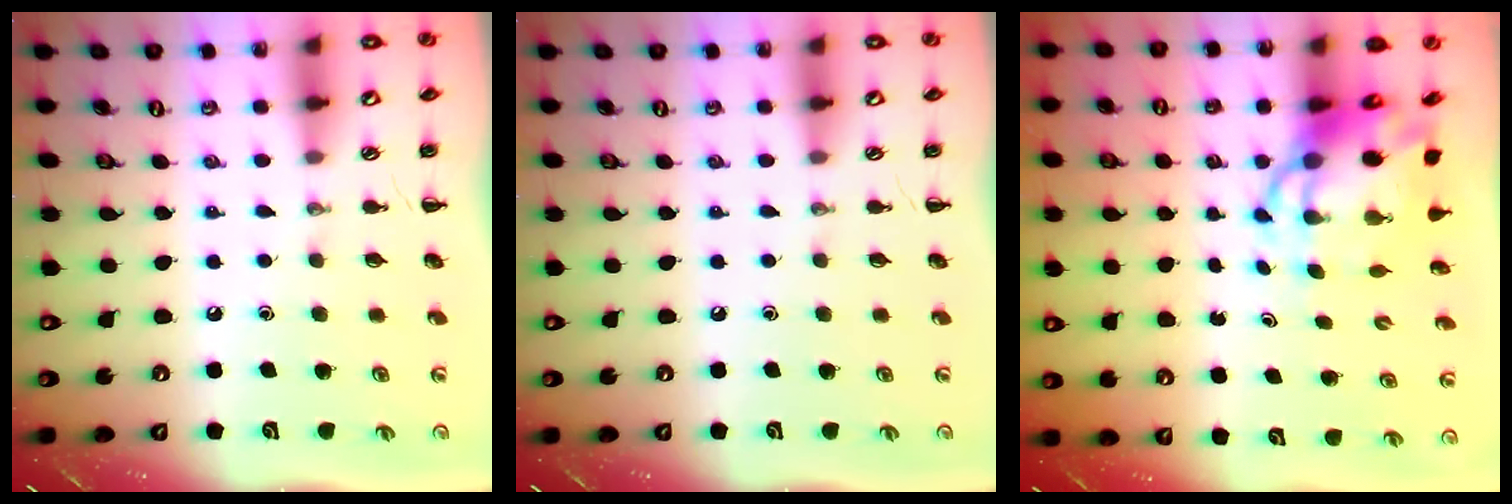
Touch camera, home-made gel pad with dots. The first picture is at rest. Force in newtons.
{"total": 0.0}
{"total": 9.3, "press": 8.9, "slide": 2.7}